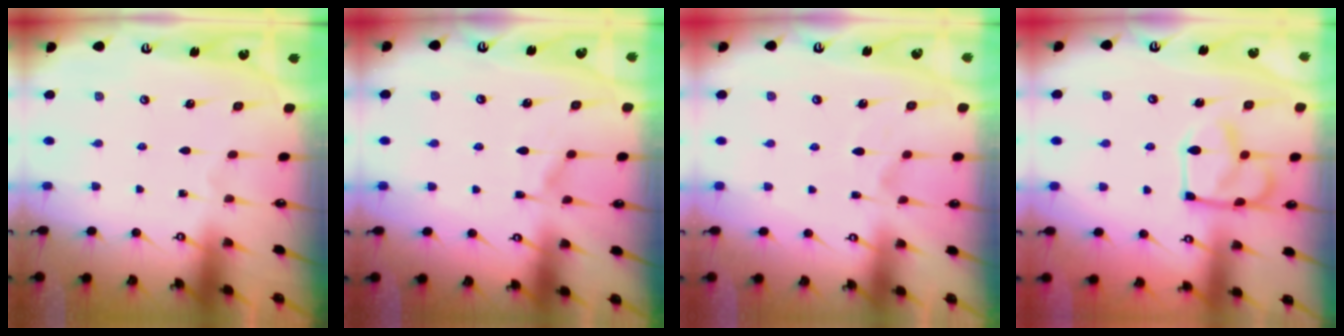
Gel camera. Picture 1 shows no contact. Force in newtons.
{"total": 5.0, "press": 5.0, "slide": 0.6}
{"total": 3.2, "press": 3.0, "slide": 1.3}
{"total": 6.8, "press": 6.8, "slide": 0.5}